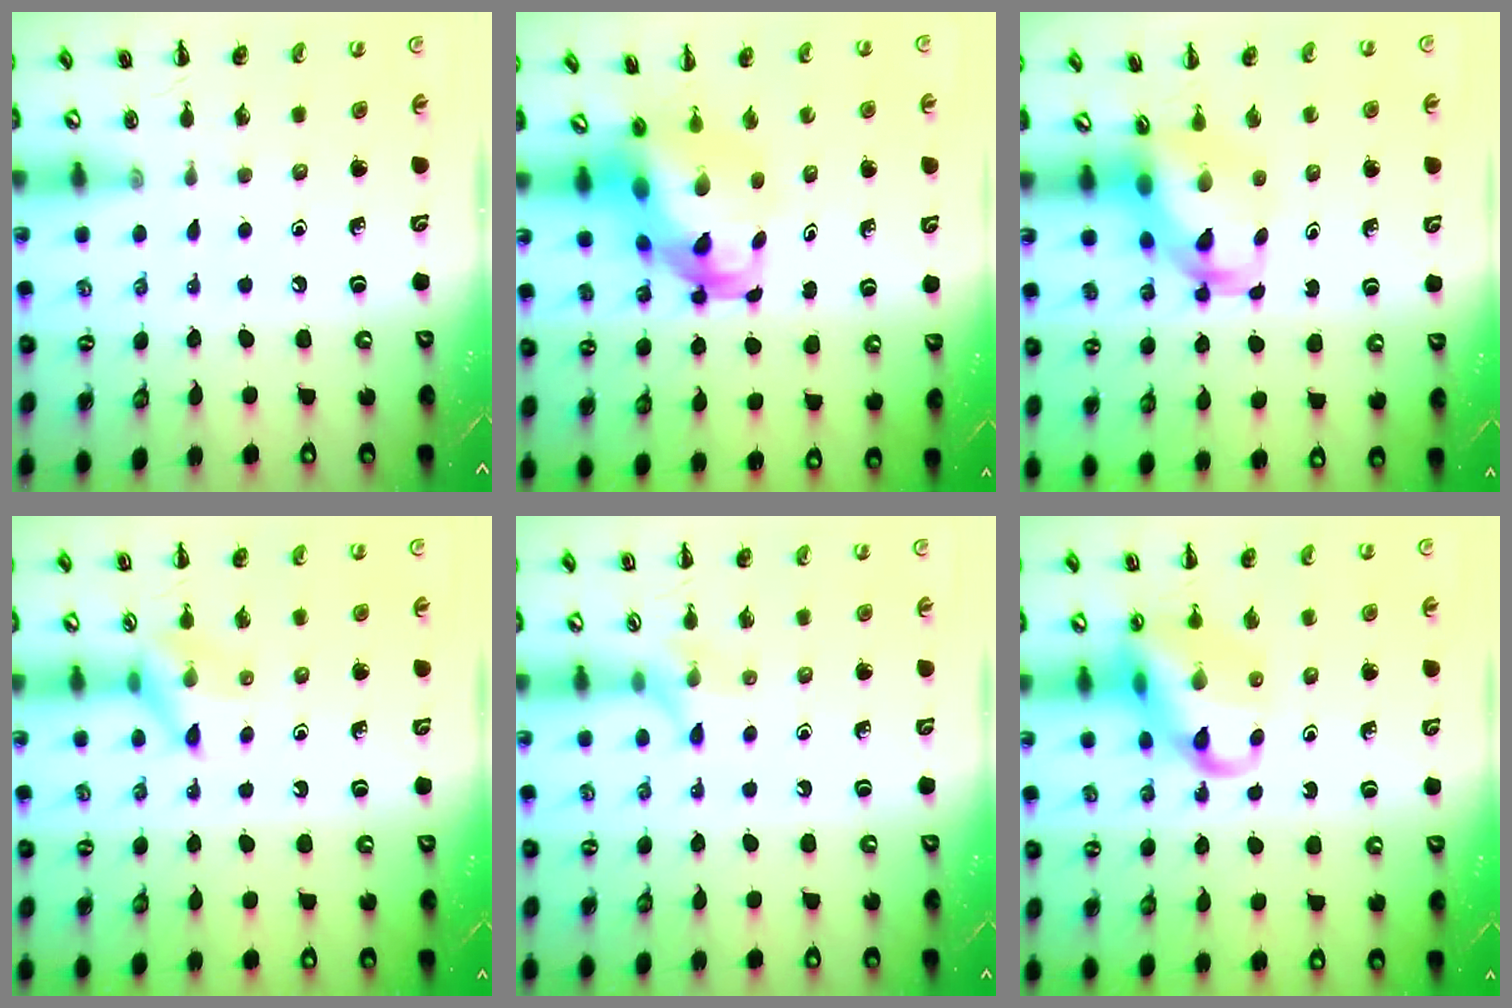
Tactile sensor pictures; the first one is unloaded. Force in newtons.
{"total": 6.4, "press": 6.1, "slide": 1.9}
{"total": 5.5, "press": 5.4, "slide": 1.1}
{"total": 10.5, "press": 10.4, "slide": 1.3}
{"total": 6.7, "press": 6.7, "slide": 0.8}
{"total": 13.5, "press": 13.3, "slide": 1.9}